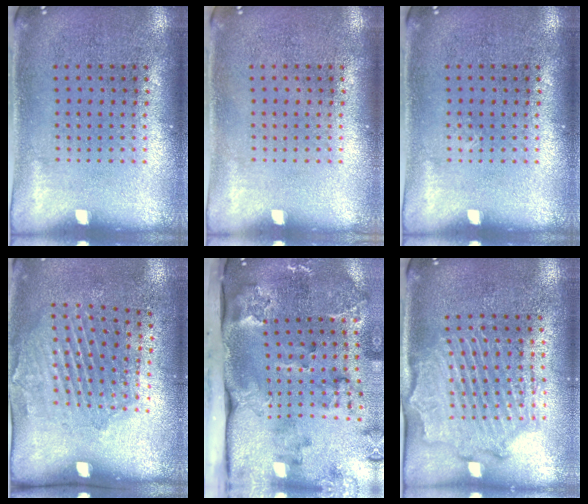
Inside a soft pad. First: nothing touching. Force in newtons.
{"total": 0.0}
{"total": 0.0}
{"total": 1.9, "press": 1.3, "slide": 1.4}
{"total": 3.5, "press": 2.6, "slide": 2.4}
{"total": 2.1, "press": 2.1, "slide": 0.5}